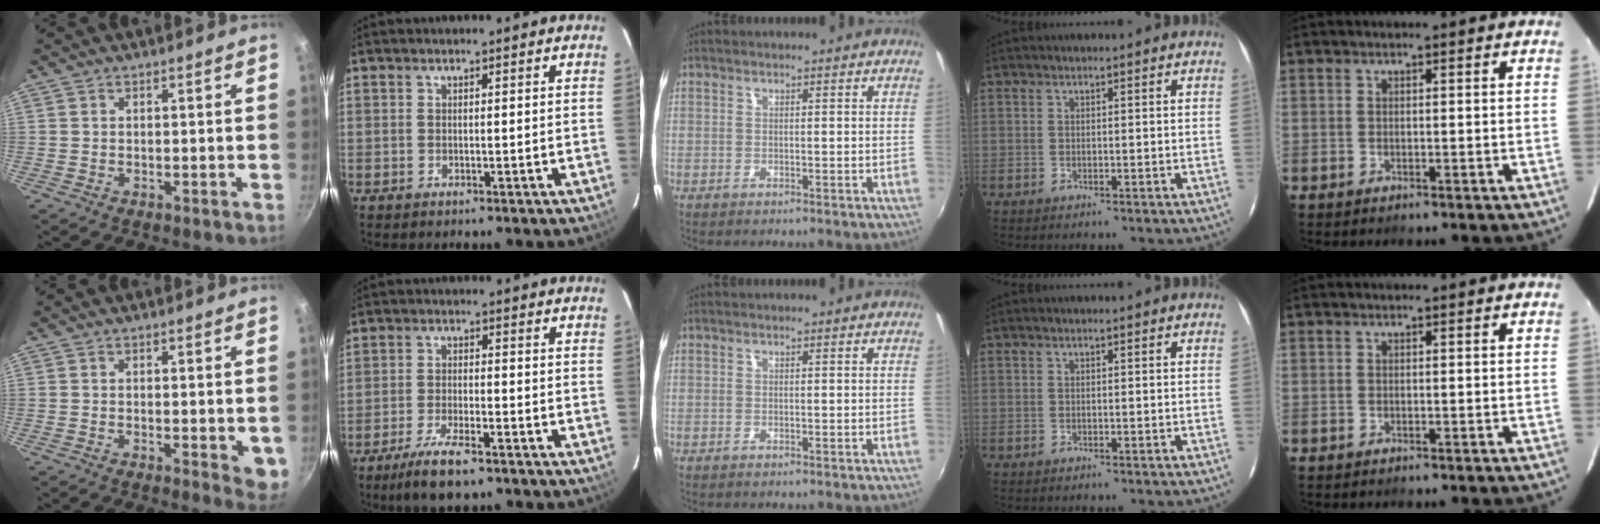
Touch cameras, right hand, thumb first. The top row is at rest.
{"thumb": {"total": 4.9, "force": [-0.7, 1.8, 4.5], "torque": [-0.053, -0.014, -0.009]}, "index": {"total": 8.9, "force": [-6.4, 2.1, 5.8], "torque": [-0.136, -0.019, -0.117]}}